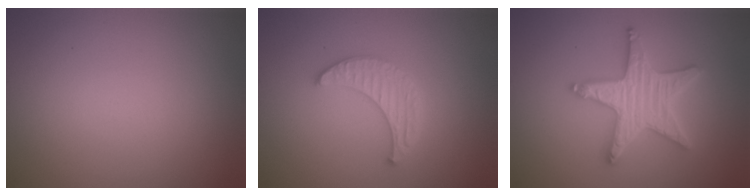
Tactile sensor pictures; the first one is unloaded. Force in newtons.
{"total": 2.9, "press": 2.9, "slide": 0.7}
{"total": 5.2, "press": 5.2, "slide": 0.9}